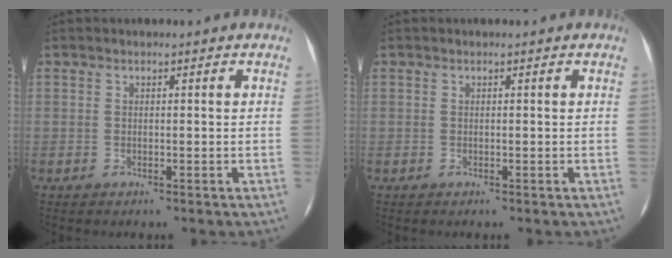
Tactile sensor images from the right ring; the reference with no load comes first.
{"total": 0.0}